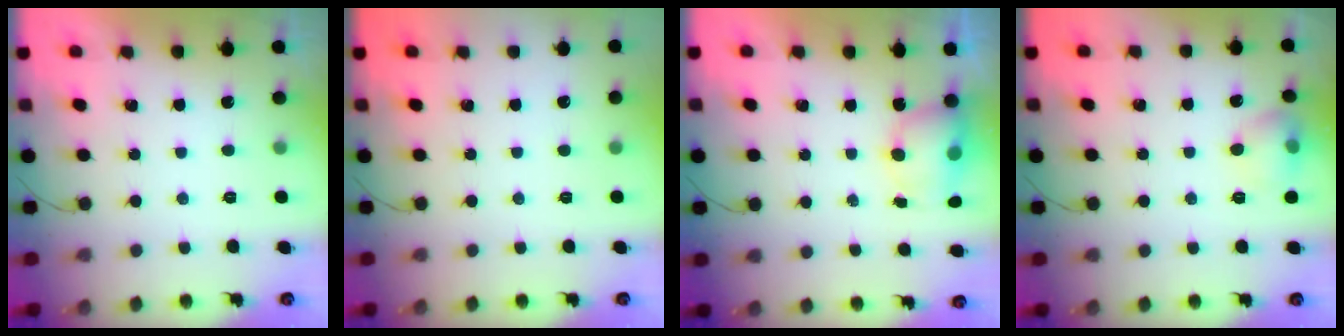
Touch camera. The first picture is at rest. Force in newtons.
{"total": 0.0}
{"total": 6.9, "press": 6.9, "slide": 0.5}
{"total": 7.9, "press": 7.8, "slide": 1.3}